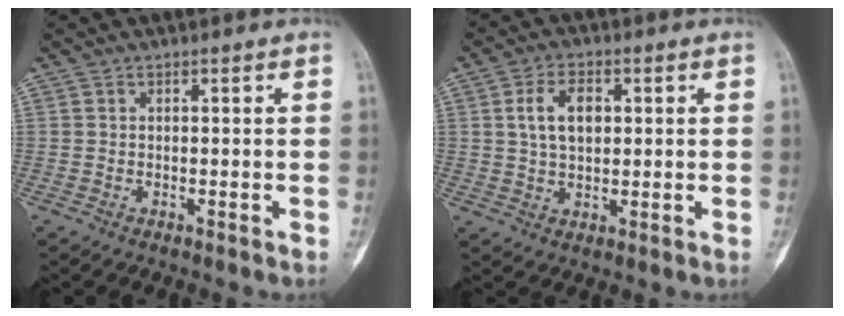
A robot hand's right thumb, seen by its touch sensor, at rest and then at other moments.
{"total": 6.9, "force": [1.6, 4.2, 5.3], "torque": [-0.086, 0.002, 0.028]}